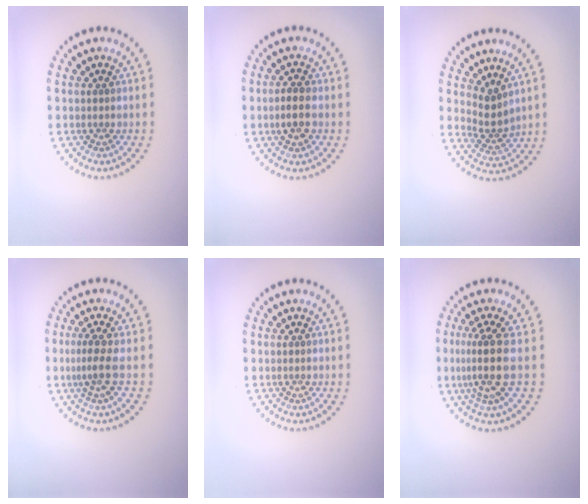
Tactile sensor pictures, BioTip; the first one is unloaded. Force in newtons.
{"total": 2.3, "press": 2.2, "slide": 0.3}
{"total": 2.5, "press": 1.8, "slide": 1.7}
{"total": 2.3, "press": 1.5, "slide": 1.7}
{"total": 0.0}
{"total": 4.0, "press": 3.1, "slide": 2.6}